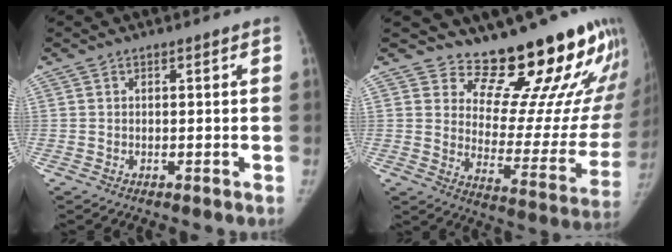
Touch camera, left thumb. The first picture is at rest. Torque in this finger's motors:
{"motor_torque": [1.29, 1.28, 0.11, -0.10, 0.02]}